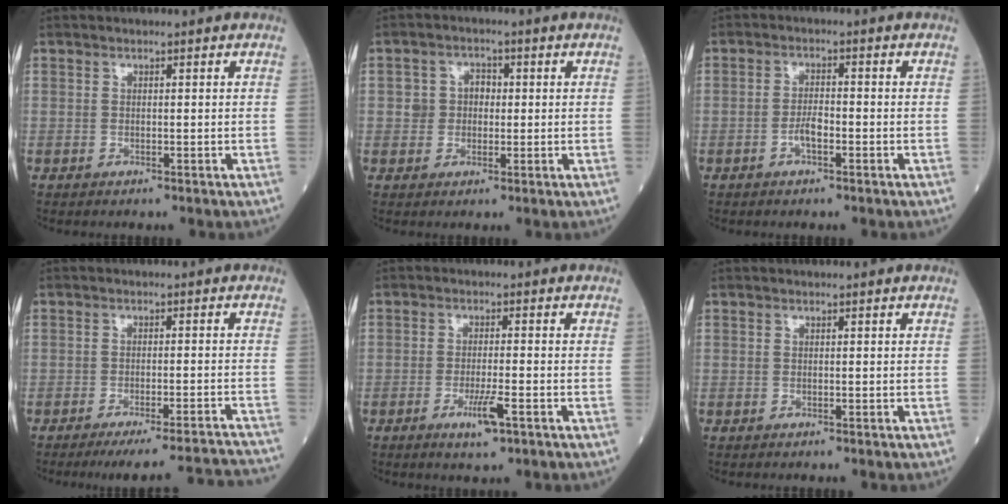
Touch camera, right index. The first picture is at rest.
{"total": 3.5, "force": [0.1, 3.2, 1.4], "torque": [-0.017, 0.016, -0.001]}
{"total": 2.6, "force": [-1.1, 0.8, 2.2], "torque": [-0.038, 0.003, -0.022]}
{"total": 17.2, "force": [-16.5, -0.9, 4.8], "torque": [-0.029, -0.010, -0.203]}
{"total": 4.2, "force": [-2.1, 0.4, 3.6], "torque": [-0.067, -0.006, -0.038]}
{"total": 0.0}